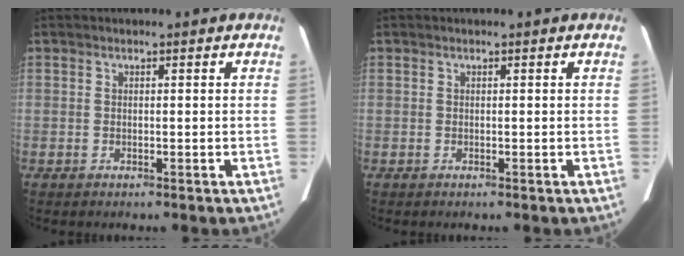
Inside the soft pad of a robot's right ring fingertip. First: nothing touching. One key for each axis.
{"total": 0.0}